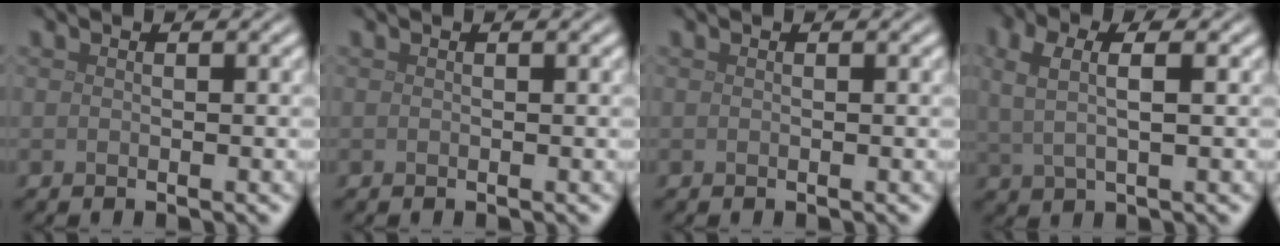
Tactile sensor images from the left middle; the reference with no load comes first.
{"total": 0.0}
{"total": 0.0}
{"total": 3.3, "force": [1.0, 1.2, 2.9], "torque": [-0.063, 0.003, 0.020]}